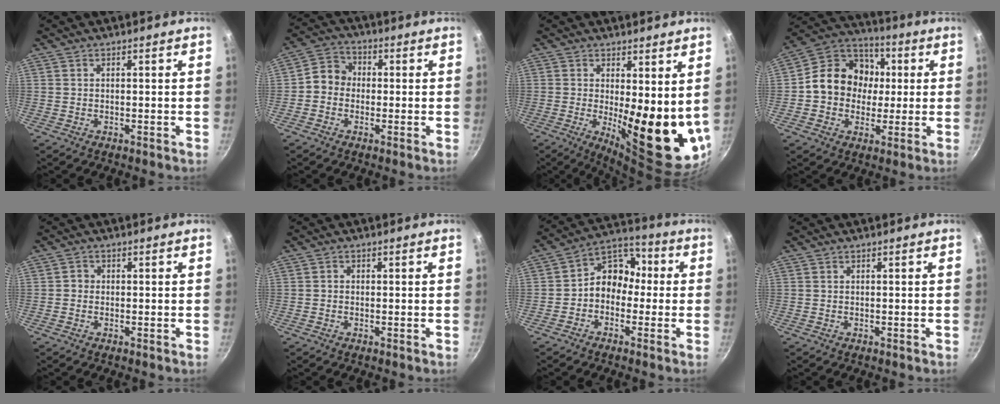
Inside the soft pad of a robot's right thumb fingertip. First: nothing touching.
{"total": 5.8, "force": [-0.7, 5.1, 2.6], "torque": [-0.019, 0.018, -0.032]}
{"total": 15.0, "force": [1.0, 4.8, 14.2], "torque": [-0.160, -0.041, 0.026]}
{"total": 14.8, "force": [0.7, 12.8, 7.5], "torque": [-0.085, 0.024, -0.008]}
{"total": 1.3, "force": [-0.3, 1.2, 0.4], "torque": [-0.002, 0.005, -0.009]}
{"total": 0.7, "force": [-0.2, 0.7, 0.3], "torque": [-0.005, 0.003, -0.003]}
{"total": 9.3, "force": [-1.0, 7.5, 5.4], "torque": [-0.038, 0.042, -0.041]}
{"total": 0.0}